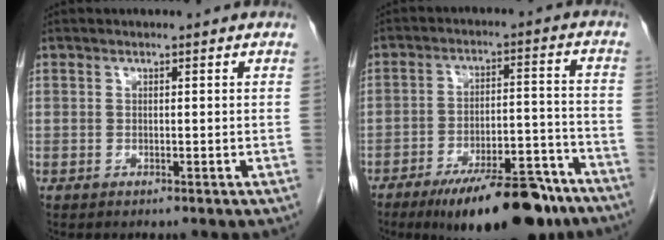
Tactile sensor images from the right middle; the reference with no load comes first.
{"total": 16.9, "force": [-12.7, 4.3, 10.4], "torque": [-0.119, 0.012, -0.195]}